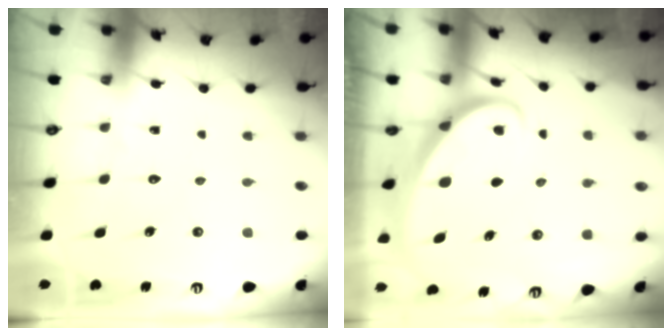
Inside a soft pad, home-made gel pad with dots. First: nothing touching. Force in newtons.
{"total": 2.6, "press": 2.6, "slide": 0.3}